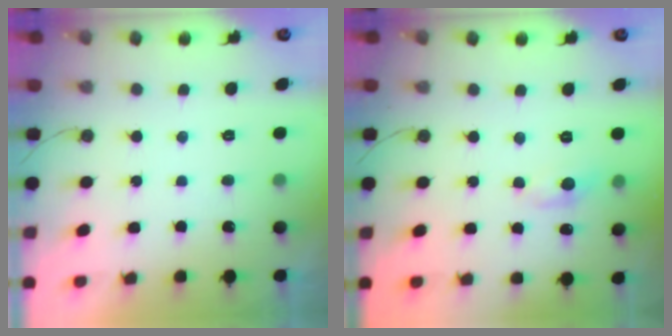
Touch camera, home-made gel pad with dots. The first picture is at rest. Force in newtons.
{"total": 4.8, "press": 4.8, "slide": 0.6}